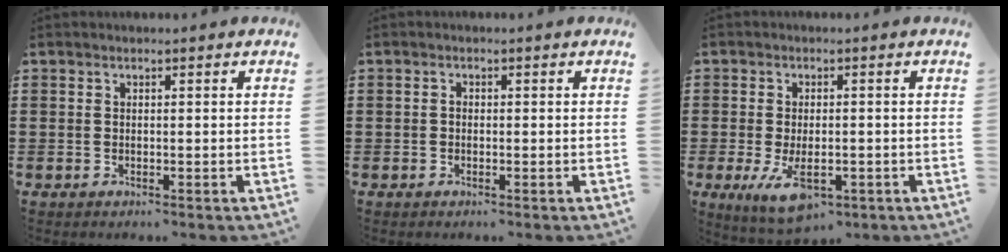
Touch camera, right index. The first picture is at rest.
{"total": 0.7, "force": [-0.3, 0.5, 0.5], "torque": [-0.011, 0.000, -0.005]}
{"total": 6.2, "force": [-2.2, 2.9, 5.0], "torque": [-0.103, -0.011, -0.042]}